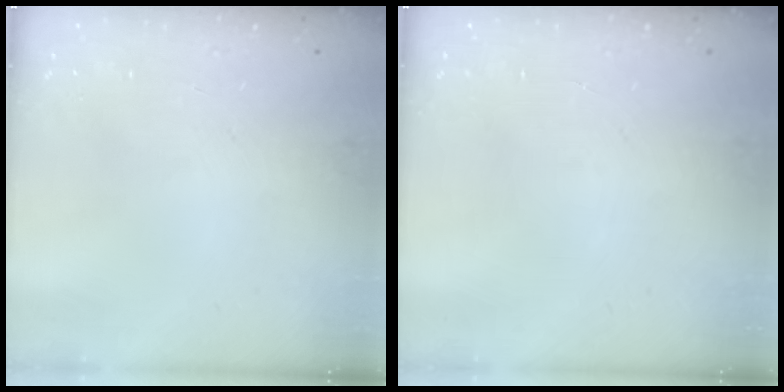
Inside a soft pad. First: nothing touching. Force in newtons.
{"total": 0.0}